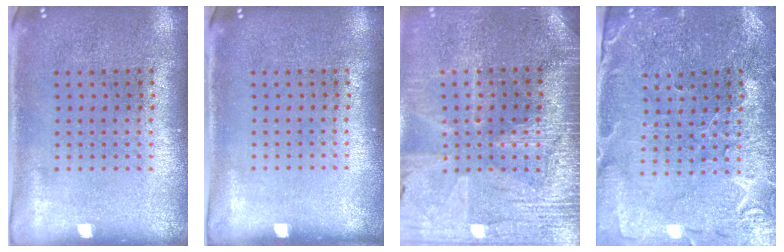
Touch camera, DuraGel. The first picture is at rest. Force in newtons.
{"total": 0.0}
{"total": 3.4, "press": 3.2, "slide": 1.2}
{"total": 1.3, "press": 1.2, "slide": 0.2}